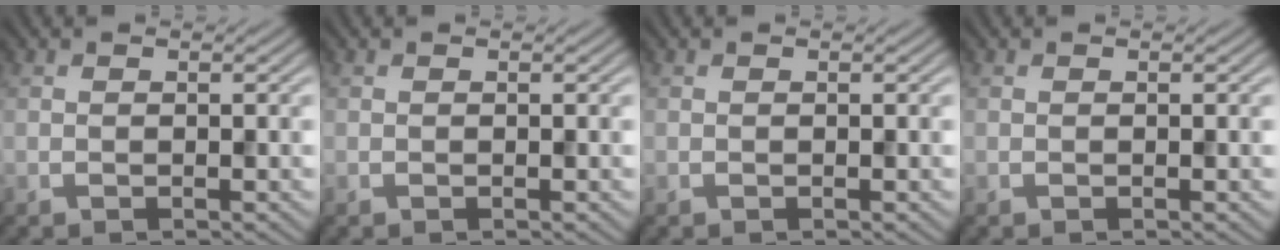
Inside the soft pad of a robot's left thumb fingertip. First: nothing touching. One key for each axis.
{"total": 0.0}
{"total": 0.0}
{"total": 0.0}